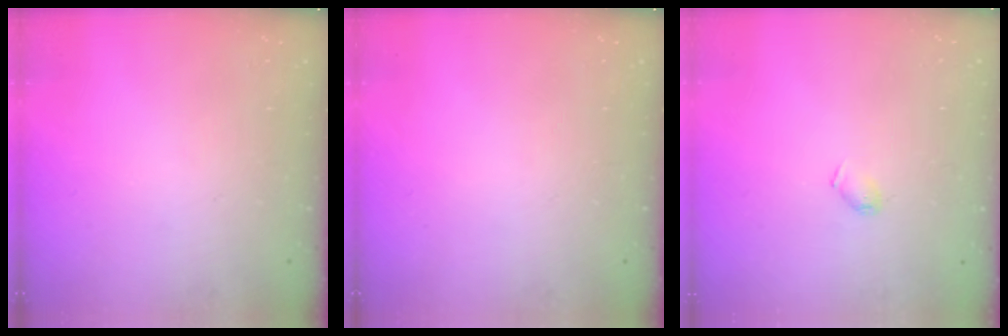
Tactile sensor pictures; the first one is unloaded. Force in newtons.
{"total": 0.0}
{"total": 4.2, "press": 4.1, "slide": 0.8}